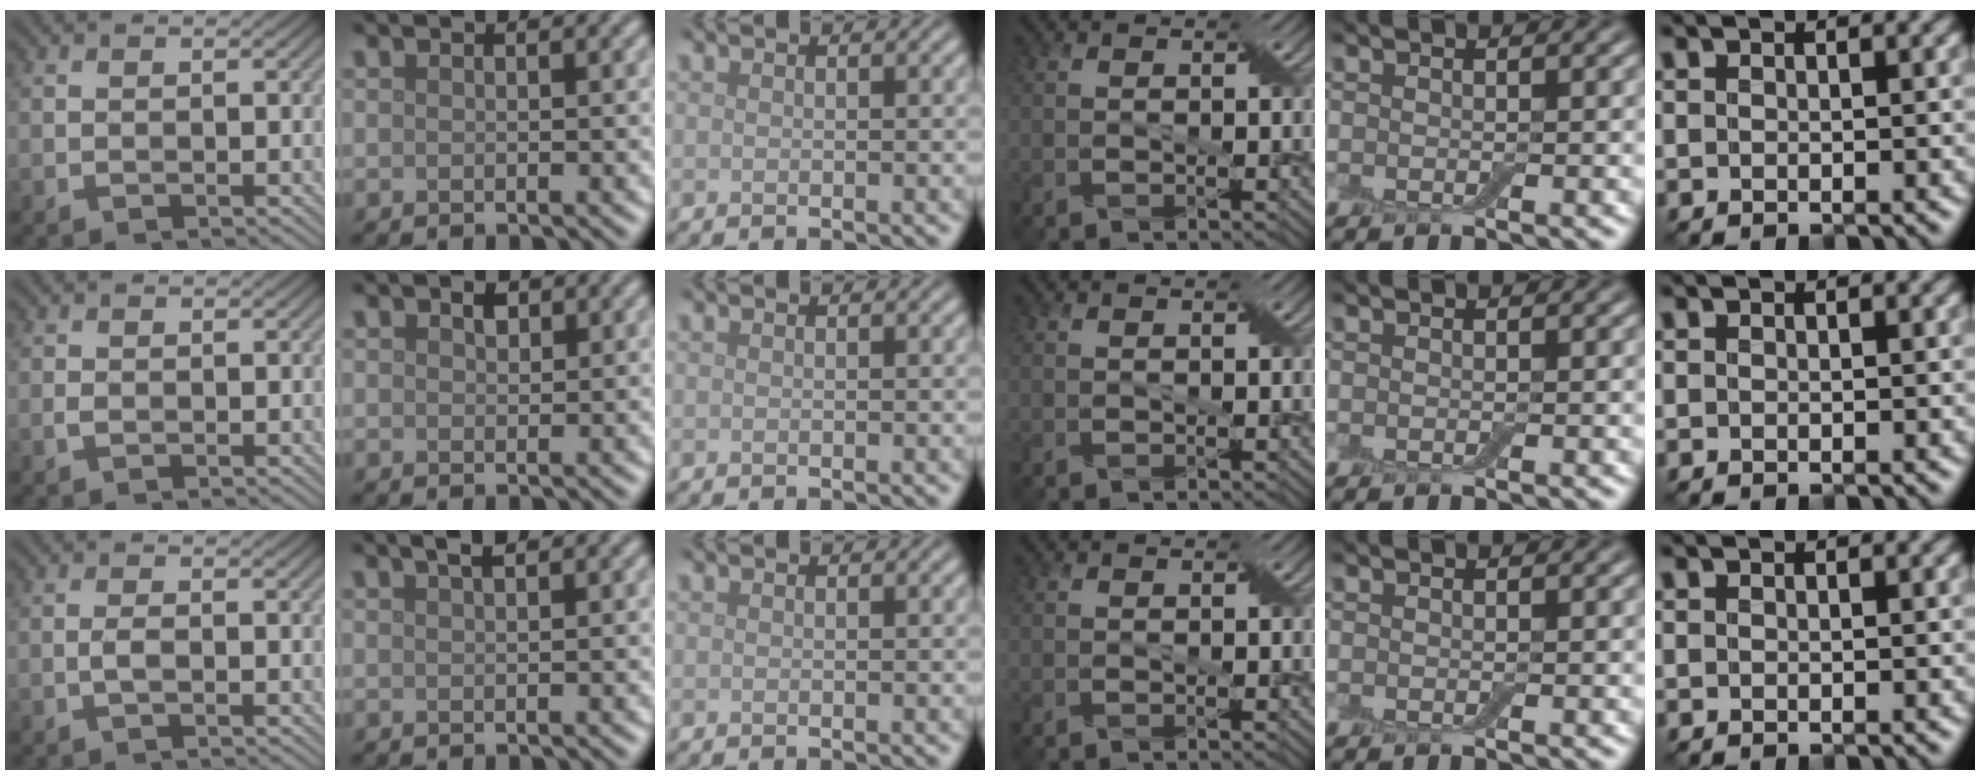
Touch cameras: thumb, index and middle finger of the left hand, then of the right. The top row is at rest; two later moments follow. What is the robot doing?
{"motion": "shake", "object": "box of matches"}